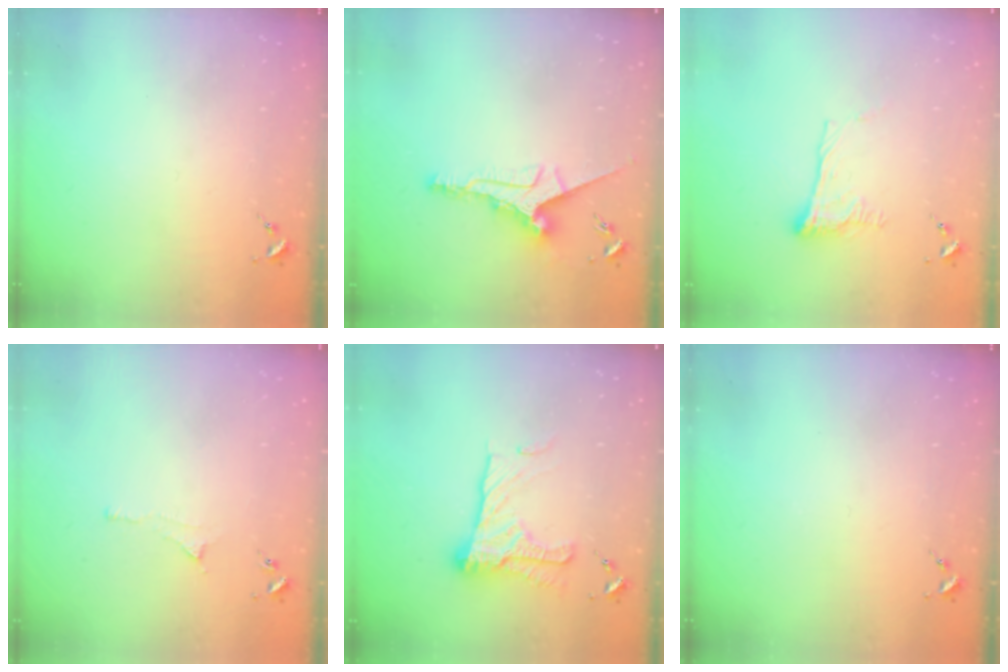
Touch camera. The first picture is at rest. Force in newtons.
{"total": 9.4, "press": 9.4, "slide": 0.3}
{"total": 9.4, "press": 9.4, "slide": 0.7}
{"total": 3.3, "press": 3.3, "slide": 0.5}
{"total": 18.0, "press": 17.9, "slide": 1.3}
{"total": 0.0}